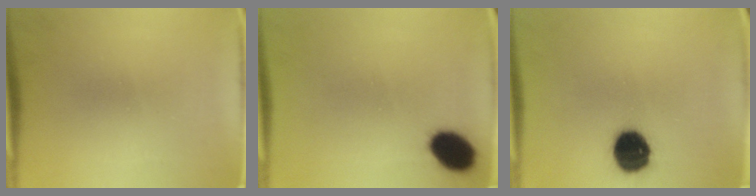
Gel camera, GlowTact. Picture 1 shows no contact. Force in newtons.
{"total": 8.9}
{"total": 12.0}